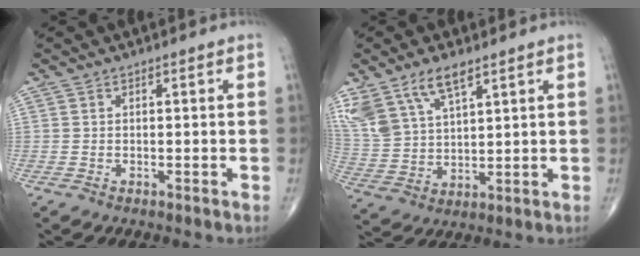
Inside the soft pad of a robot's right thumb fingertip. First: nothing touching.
{"total": 13.1, "force": [8.4, 6.0, 8.1], "torque": [-0.160, -0.021, 0.174]}